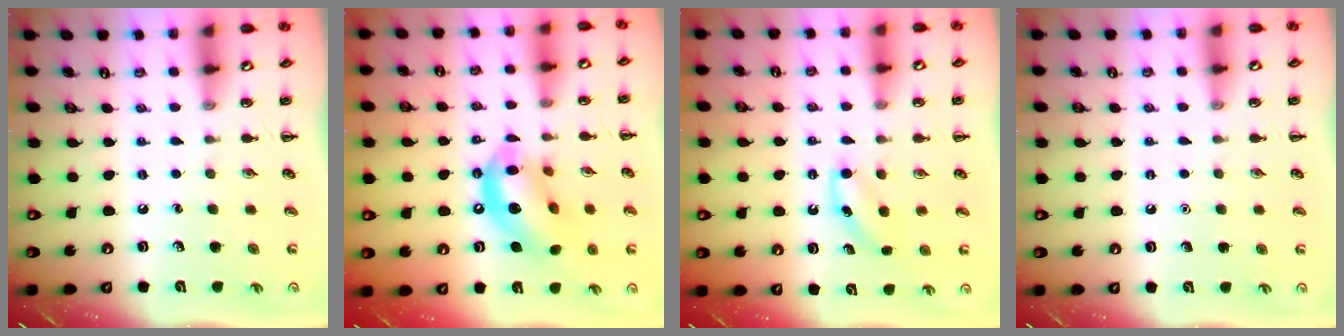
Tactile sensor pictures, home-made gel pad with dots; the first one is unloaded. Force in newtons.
{"total": 13.7, "press": 13.3, "slide": 3.6}
{"total": 5.1, "press": 4.9, "slide": 1.3}
{"total": 1.6, "press": 1.6, "slide": 0.1}